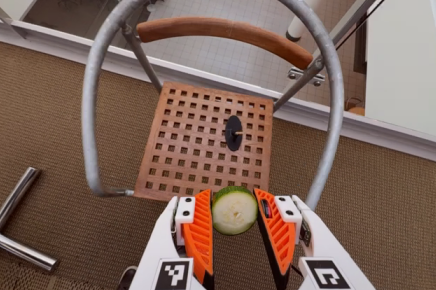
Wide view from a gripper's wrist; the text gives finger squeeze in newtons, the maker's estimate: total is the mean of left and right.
{"total": 8.8, "left": 9.3, "right": 8.4}